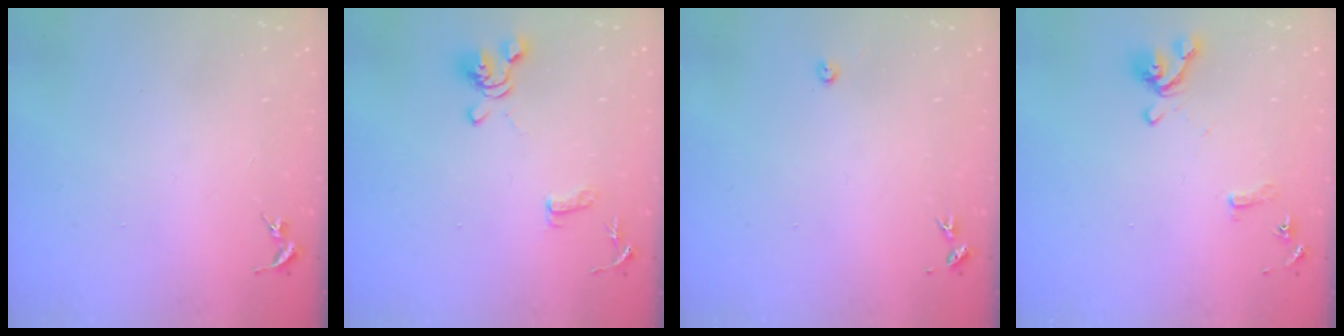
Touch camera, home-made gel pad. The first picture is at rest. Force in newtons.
{"total": 11.5, "press": 11.4, "slide": 1.6}
{"total": 2.4, "press": 2.4, "slide": 0.3}
{"total": 11.5, "press": 11.4, "slide": 1.6}